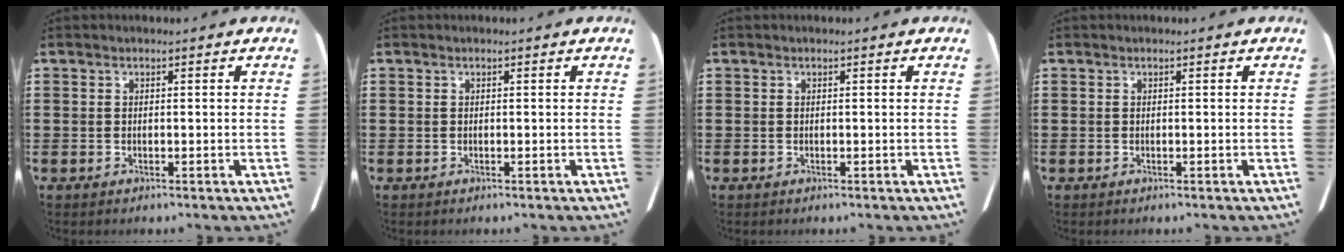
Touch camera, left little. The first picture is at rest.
{"total": 0.0}
{"total": 0.0}
{"total": 0.0}